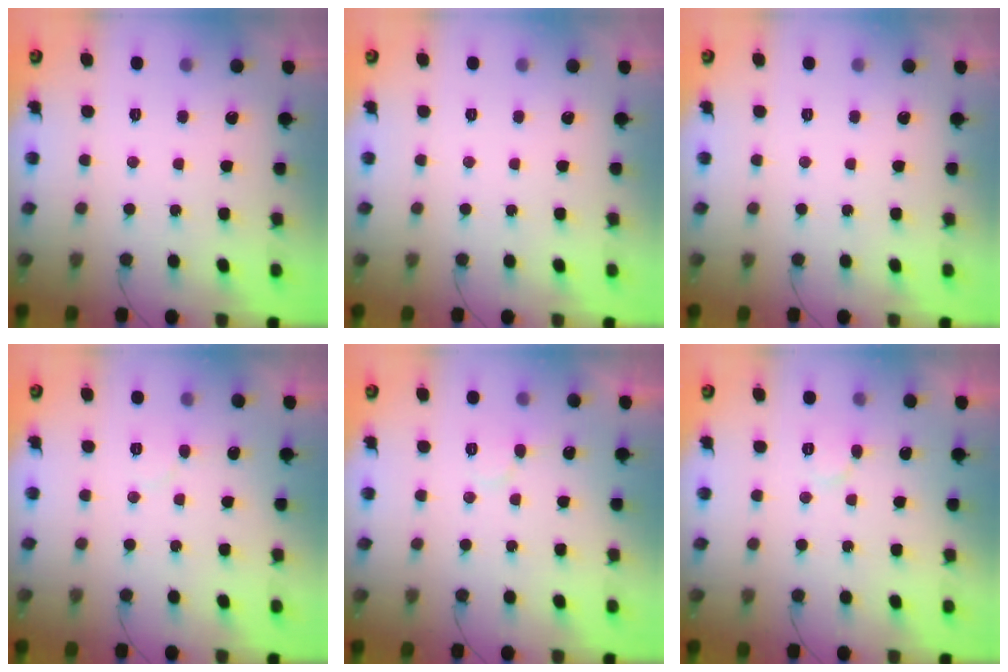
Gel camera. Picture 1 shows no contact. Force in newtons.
{"total": 0.0}
{"total": 0.0}
{"total": 3.7, "press": 3.7, "slide": 0.3}
{"total": 6.1, "press": 6.1, "slide": 0.6}
{"total": 6.1, "press": 6.1, "slide": 0.5}